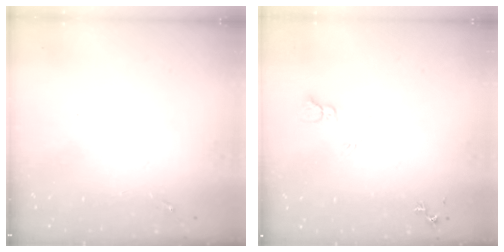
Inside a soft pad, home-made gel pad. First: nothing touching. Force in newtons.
{"total": 4.6, "press": 4.6, "slide": 0.6}